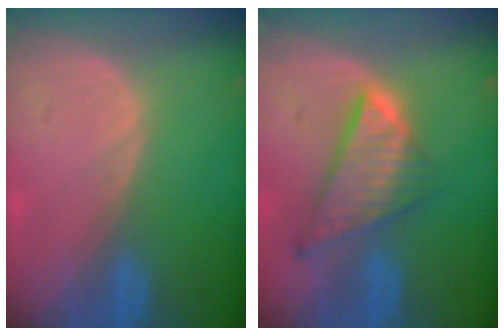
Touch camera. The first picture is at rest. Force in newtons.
{"total": 8.7, "press": 7.4, "slide": 4.6}